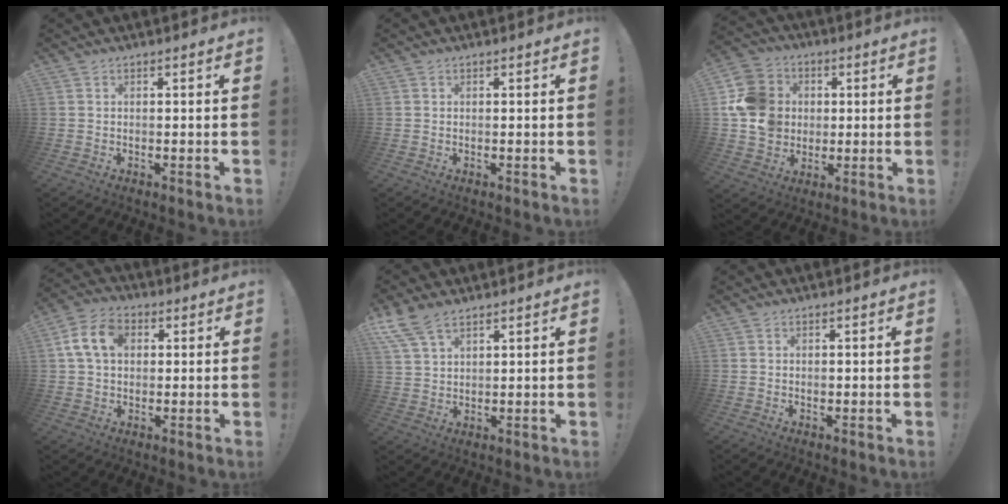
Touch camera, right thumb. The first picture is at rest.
{"total": 0.0}
{"total": 15.6, "force": [1.6, 13.9, 6.8], "torque": [-0.118, 0.008, 0.040]}
{"total": 10.9, "force": [2.8, 7.7, 7.2], "torque": [-0.124, 0.014, 0.055]}
{"total": 8.5, "force": [6.0, 3.8, 4.6], "torque": [-0.091, -0.018, 0.120]}
{"total": 0.5, "force": [-0.2, 0.4, 0.3], "torque": [-0.008, 0.002, -0.002]}